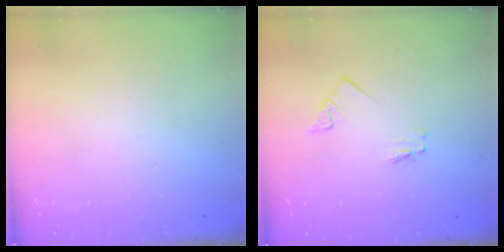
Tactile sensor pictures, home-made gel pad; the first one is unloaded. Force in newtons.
{"total": 1.2, "press": 1.2, "slide": 0.1}